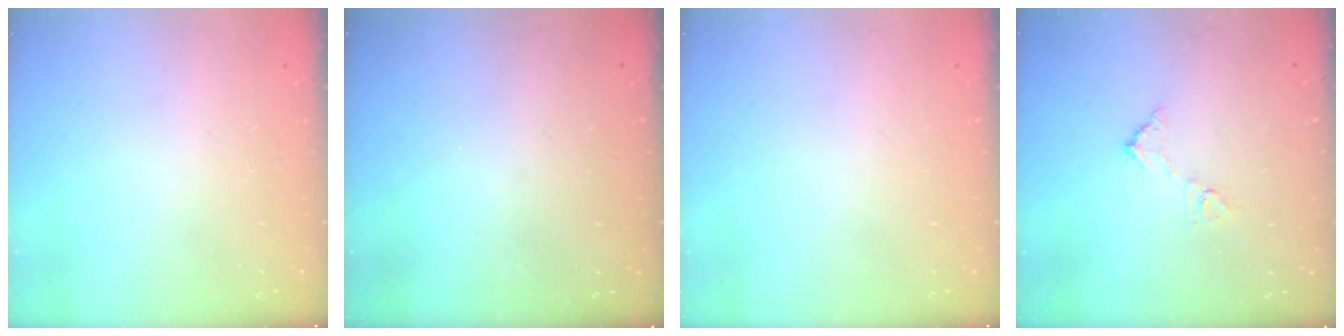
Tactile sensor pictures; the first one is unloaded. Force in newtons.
{"total": 3.0, "press": 3.0, "slide": 0.2}
{"total": 0.0}
{"total": 6.3, "press": 6.3, "slide": 0.3}